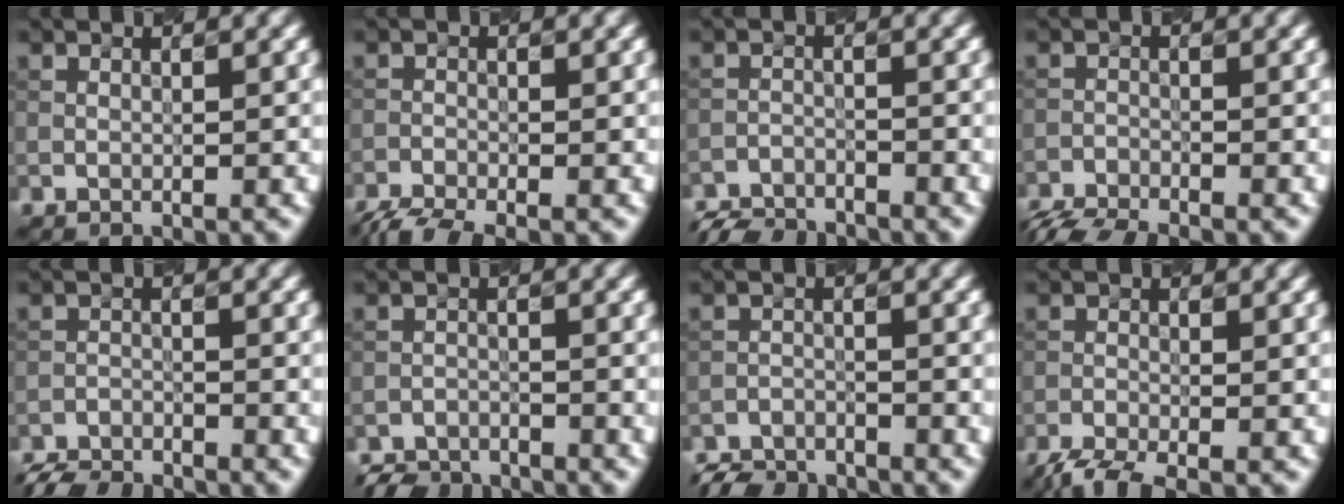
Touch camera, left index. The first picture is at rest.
{"total": 3.8, "force": [-3.1, 0.7, 2.0], "torque": [-0.041, -0.015, -0.070]}
{"total": 4.1, "force": [-4.0, 0.6, 0.5], "torque": [-0.009, -0.010, -0.080]}
{"total": 5.0, "force": [-4.7, 0.7, 1.6], "torque": [-0.041, -0.024, -0.087]}
{"total": 4.1, "force": [-4.1, 0.4, 0.7], "torque": [-0.020, -0.014, -0.081]}
{"total": 3.2, "force": [-3.1, 0.7, 0.2], "torque": [0.001, -0.002, -0.062]}
{"total": 3.6, "force": [-3.5, 0.7, 0.3], "torque": [-0.003, -0.006, -0.073]}
{"total": 3.3, "force": [-2.7, 0.7, 1.9], "torque": [-0.042, -0.011, -0.062]}